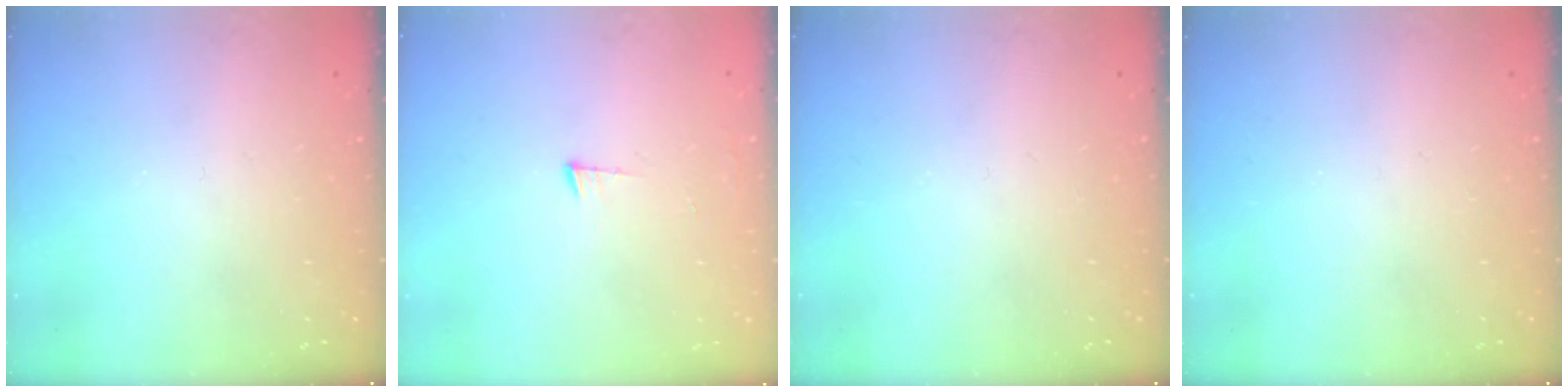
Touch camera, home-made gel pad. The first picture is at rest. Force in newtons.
{"total": 2.8, "press": 2.7, "slide": 0.5}
{"total": 0.0}
{"total": 0.0}